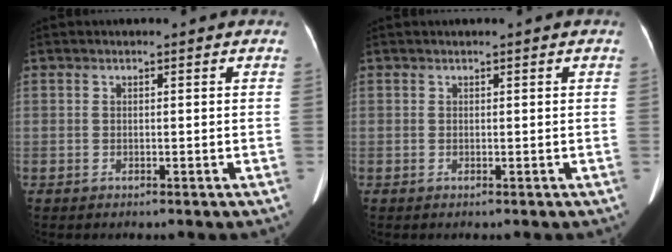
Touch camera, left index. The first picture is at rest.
{"total": 0.0}